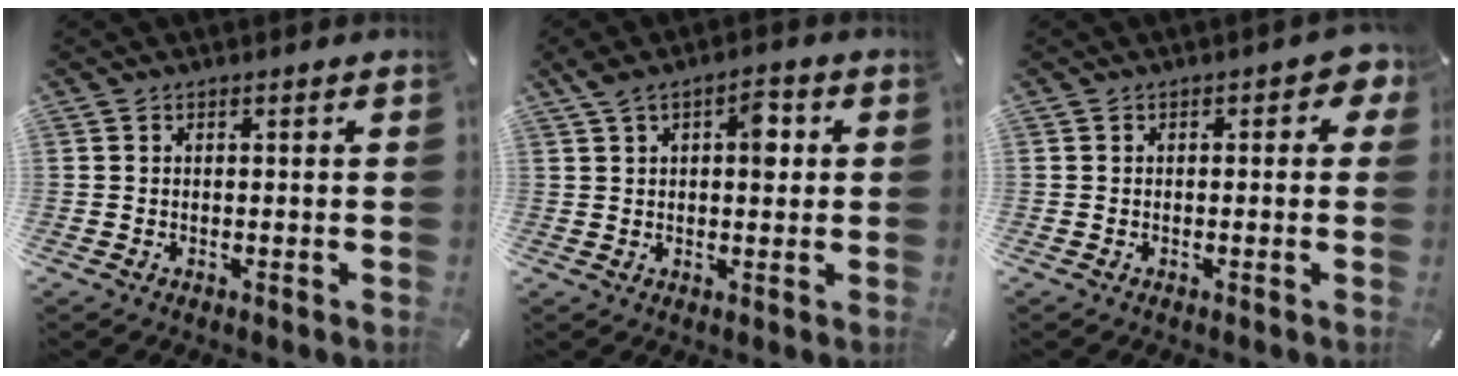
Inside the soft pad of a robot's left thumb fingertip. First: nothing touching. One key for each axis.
{"total": 6.6, "fx": 1.8, "fy": 3.6, "fz": 5.2, "tx": -0.066, "ty": -0.004, "tz": 0.023}
{"total": 2.6, "fx": 0.0, "fy": 1.4, "fz": 2.2, "tx": -0.026, "ty": 0.001, "tz": -0.004}